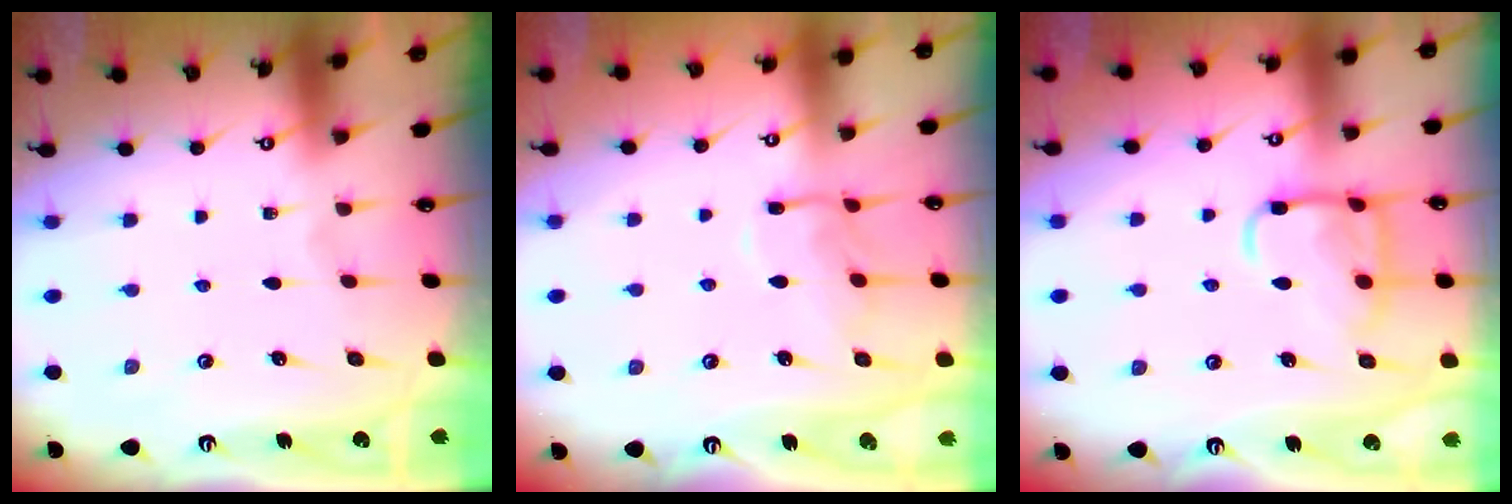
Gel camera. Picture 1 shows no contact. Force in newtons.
{"total": 9.9, "press": 9.8, "slide": 0.7}
{"total": 11.2, "press": 11.1, "slide": 1.0}